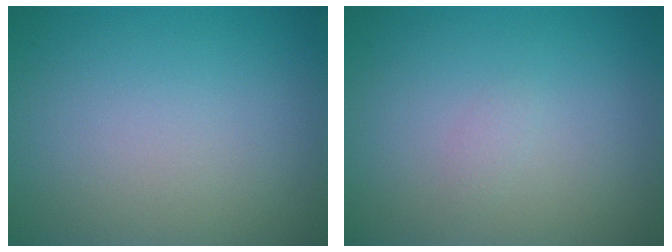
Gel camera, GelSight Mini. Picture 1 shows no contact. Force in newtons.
{"total": 0.6, "press": 0.6, "slide": 0.1}